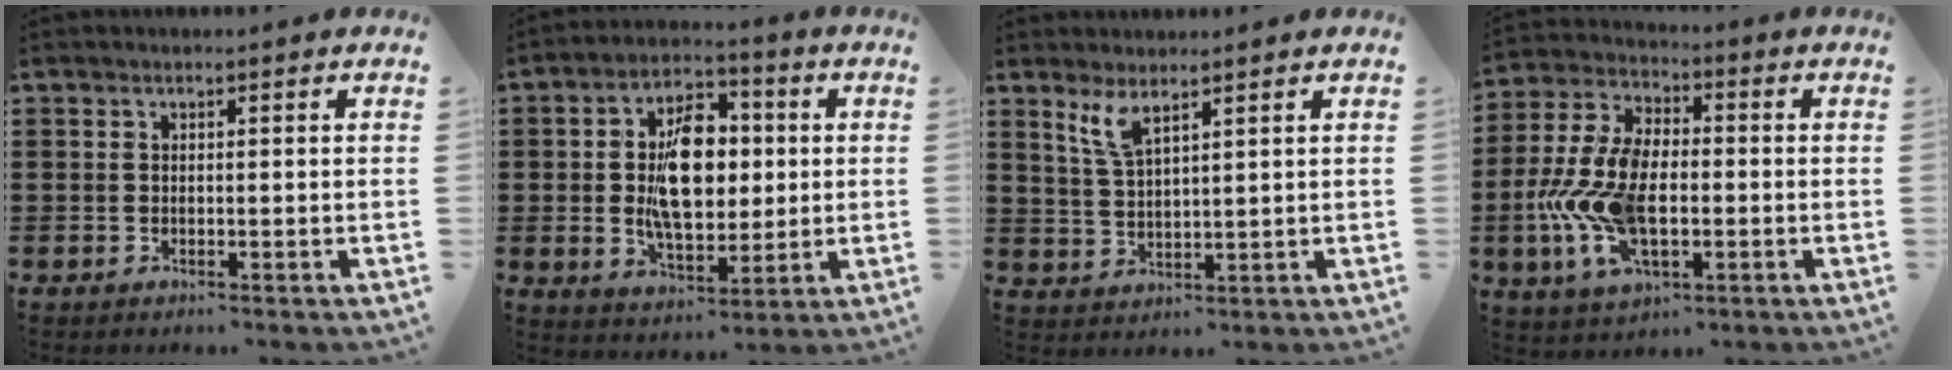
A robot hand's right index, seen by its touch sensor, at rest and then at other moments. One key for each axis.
{"total": 11.3, "fx": 0.7, "fy": 6.4, "fz": 9.2, "tx": -0.175, "ty": 0.010, "tz": 0.011}
{"total": 4.0, "fx": 2.7, "fy": 0.9, "fz": 2.7, "tx": -0.061, "ty": 0.004, "tz": 0.049}
{"total": 11.2, "fx": -2.2, "fy": 5.9, "fz": 9.3, "tx": -0.230, "ty": -0.011, "tz": -0.045}